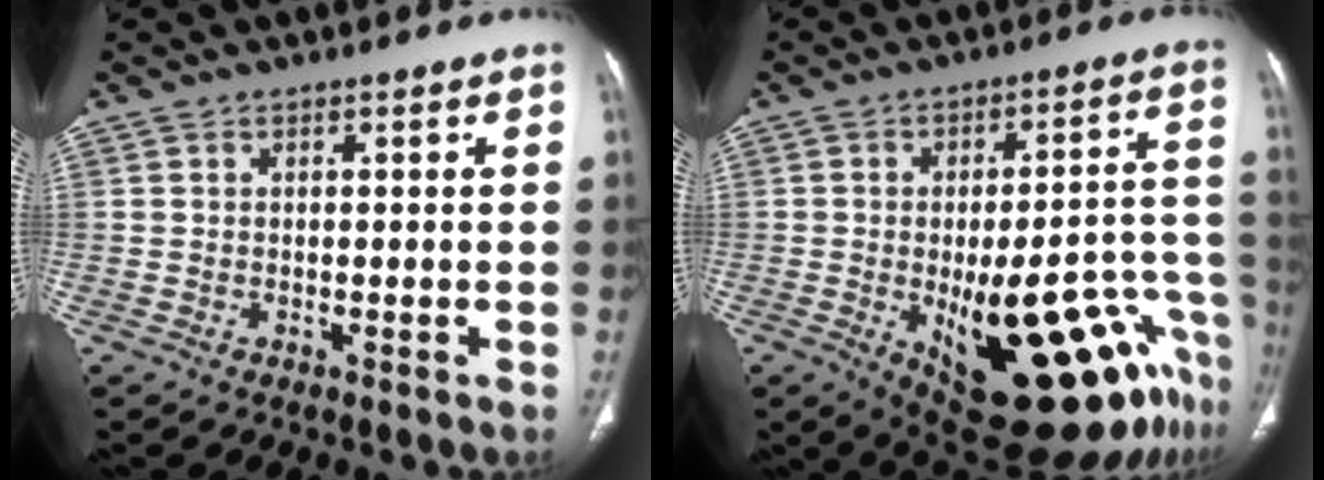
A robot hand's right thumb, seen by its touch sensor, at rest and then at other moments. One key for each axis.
{"total": 26.6, "fx": -11.4, "fy": 9.8, "fz": 21.9, "tx": -0.223, "ty": 0.039, "tz": -0.135}